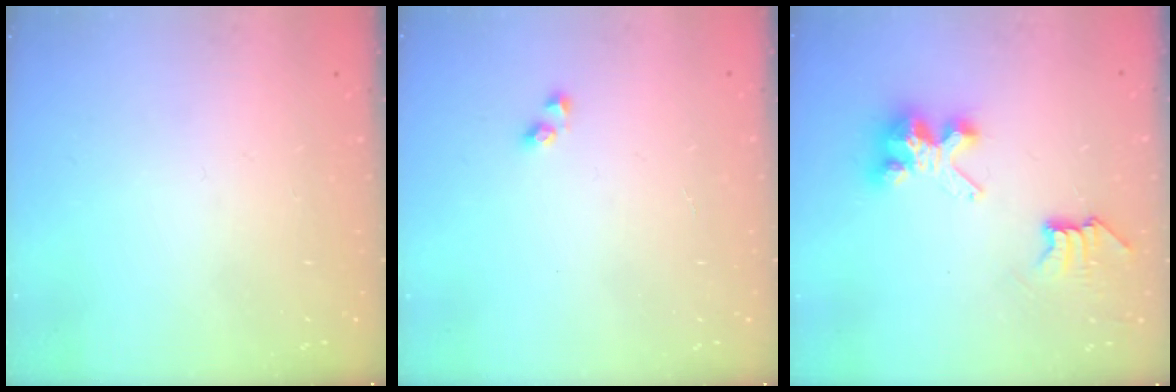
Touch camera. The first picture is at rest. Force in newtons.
{"total": 2.6, "press": 2.6, "slide": 0.3}
{"total": 7.5, "press": 7.5, "slide": 0.1}